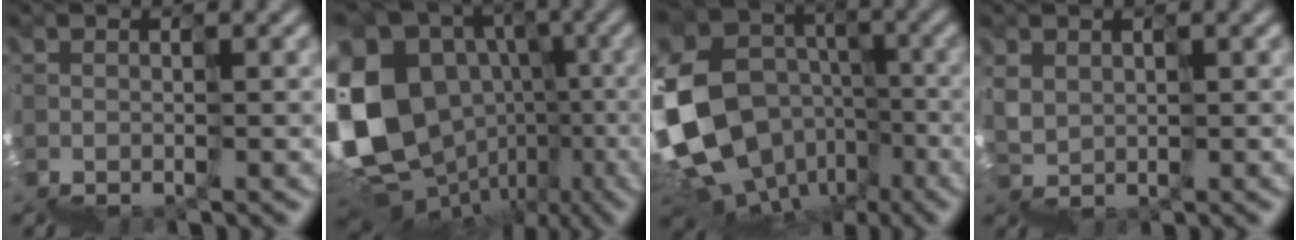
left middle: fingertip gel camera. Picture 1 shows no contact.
{"total": 14.6, "force": [1.0, 12.2, 8.0], "torque": [-0.193, 0.012, 0.045]}
{"total": 14.9, "force": [-1.8, 12.6, 7.7], "torque": [-0.170, -0.008, -0.022]}
{"total": 3.4, "force": [2.0, 2.3, 1.4], "torque": [-0.019, 0.015, 0.043]}